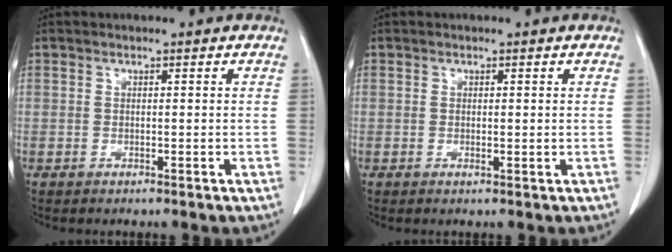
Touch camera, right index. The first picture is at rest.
{"total": 0.6, "force": [-0.2, 0.1, 0.5], "torque": [-0.017, -0.004, 0.000]}